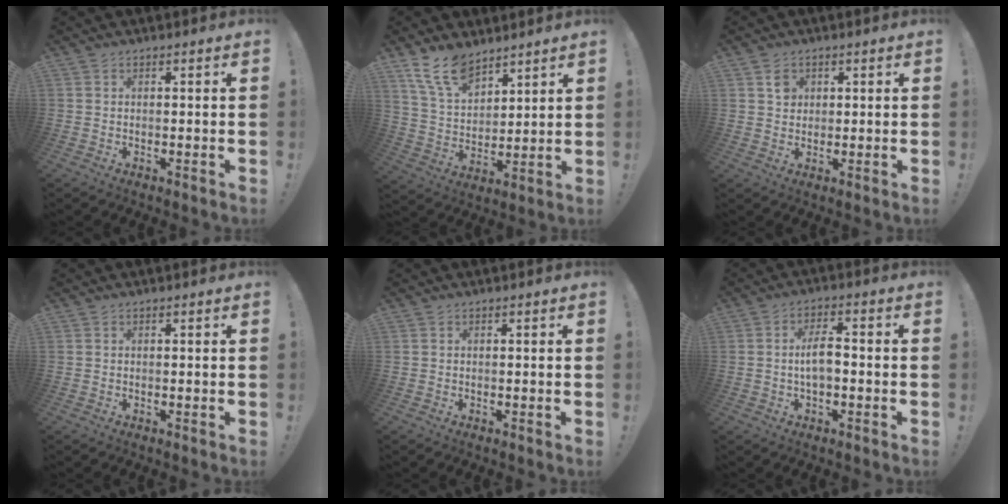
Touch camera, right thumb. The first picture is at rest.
{"total": 12.5, "force": [9.4, 5.9, 5.8], "torque": [-0.129, -0.047, 0.184]}
{"total": 3.3, "force": [1.4, 2.9, 0.8], "torque": [0.009, -0.007, 0.019]}
{"total": 0.0}
{"total": 0.0}
{"total": 6.3, "force": [-0.7, 2.4, 5.8], "torque": [-0.104, 0.007, -0.016]}